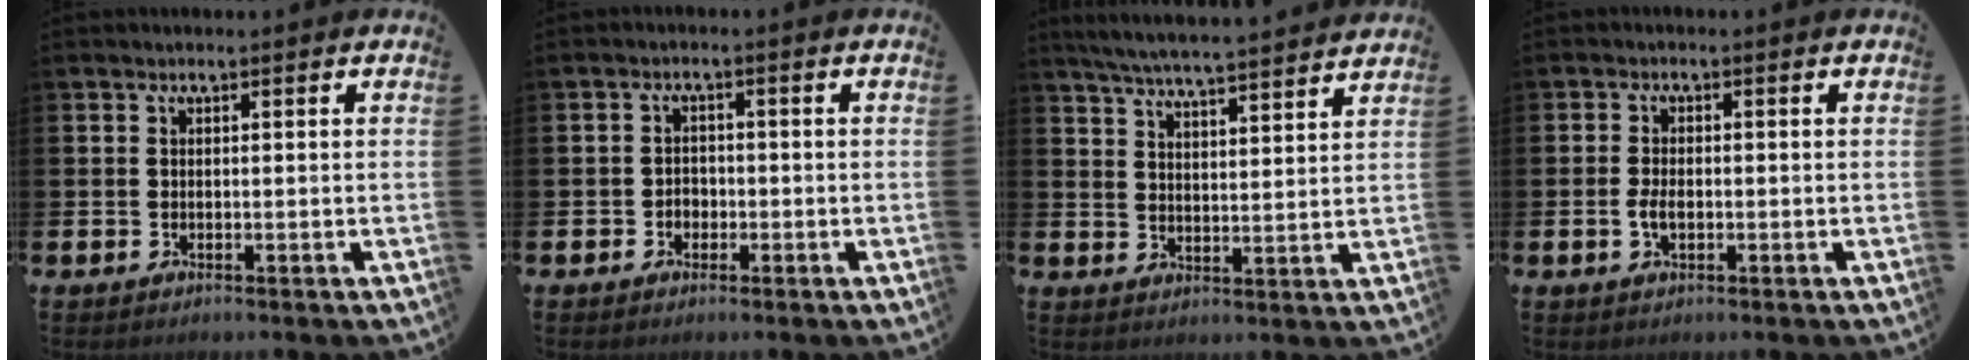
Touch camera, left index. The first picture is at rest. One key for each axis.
{"total": 1.7, "fx": -0.7, "fy": 1.5, "fz": 0.5, "tx": -0.010, "ty": 0.004, "tz": -0.017}
{"total": 5.8, "fx": 5.7, "fy": -0.3, "fz": 1.3, "tx": -0.047, "ty": -0.039, "tz": 0.100}
{"total": 2.3, "fx": -0.4, "fy": 1.3, "fz": 1.9, "tx": -0.034, "ty": 0.003, "tz": -0.009}